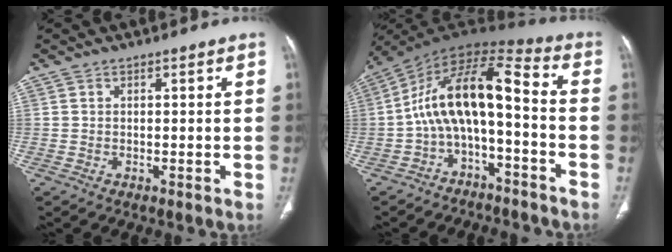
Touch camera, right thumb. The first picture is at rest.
{"total": 13.5, "force": [-3.4, 5.6, 11.7], "torque": [-0.204, 0.101, -0.065]}